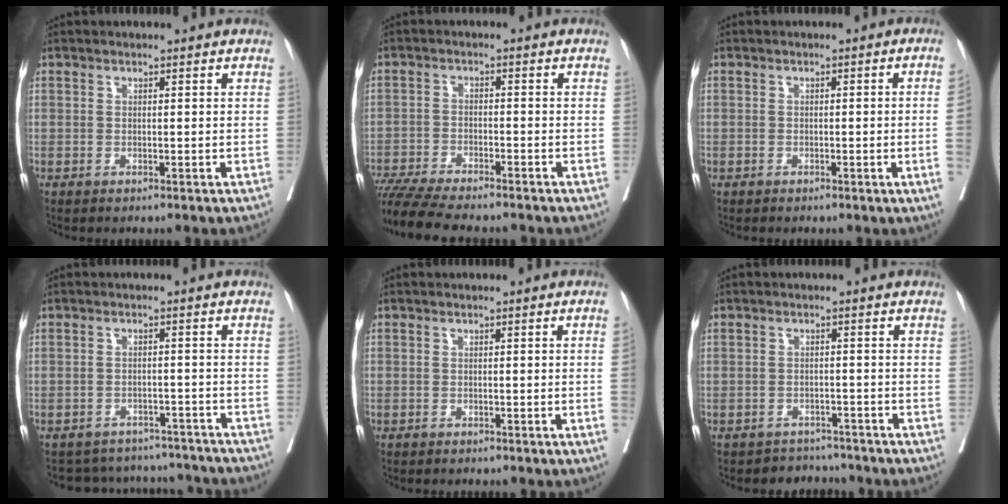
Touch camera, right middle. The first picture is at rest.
{"total": 12.0, "force": [-10.6, 1.2, 5.5], "torque": [-0.083, -0.015, -0.167]}
{"total": 2.9, "force": [-0.7, -0.7, 2.8], "torque": [-0.037, 0.001, -0.009]}
{"total": 10.3, "force": [-9.7, 3.6, 0.6], "torque": [-0.005, 0.025, -0.114]}
{"total": 1.1, "force": [-0.4, -0.3, 1.0], "torque": [-0.014, 0.001, -0.007]}
{"total": 3.4, "force": [-3.0, 1.1, -1.2], "torque": [0.021, 0.014, -0.046]}